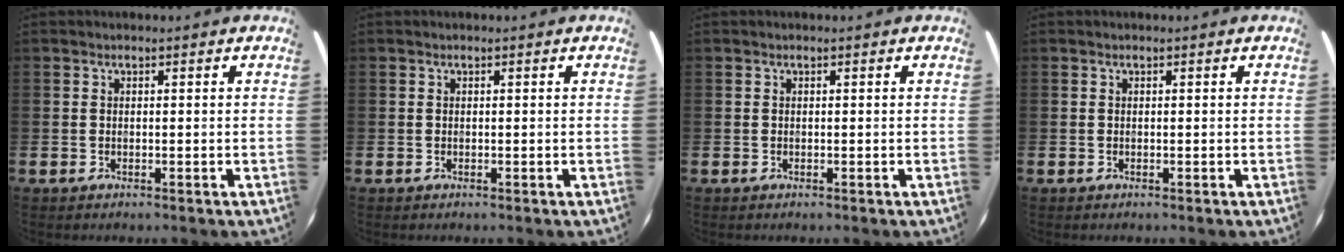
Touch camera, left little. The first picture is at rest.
{"total": 0.0}
{"total": 0.0}
{"total": 0.0}